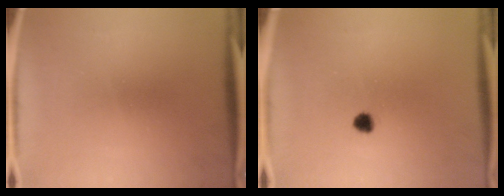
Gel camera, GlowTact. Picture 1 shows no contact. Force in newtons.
{"total": 1.9}